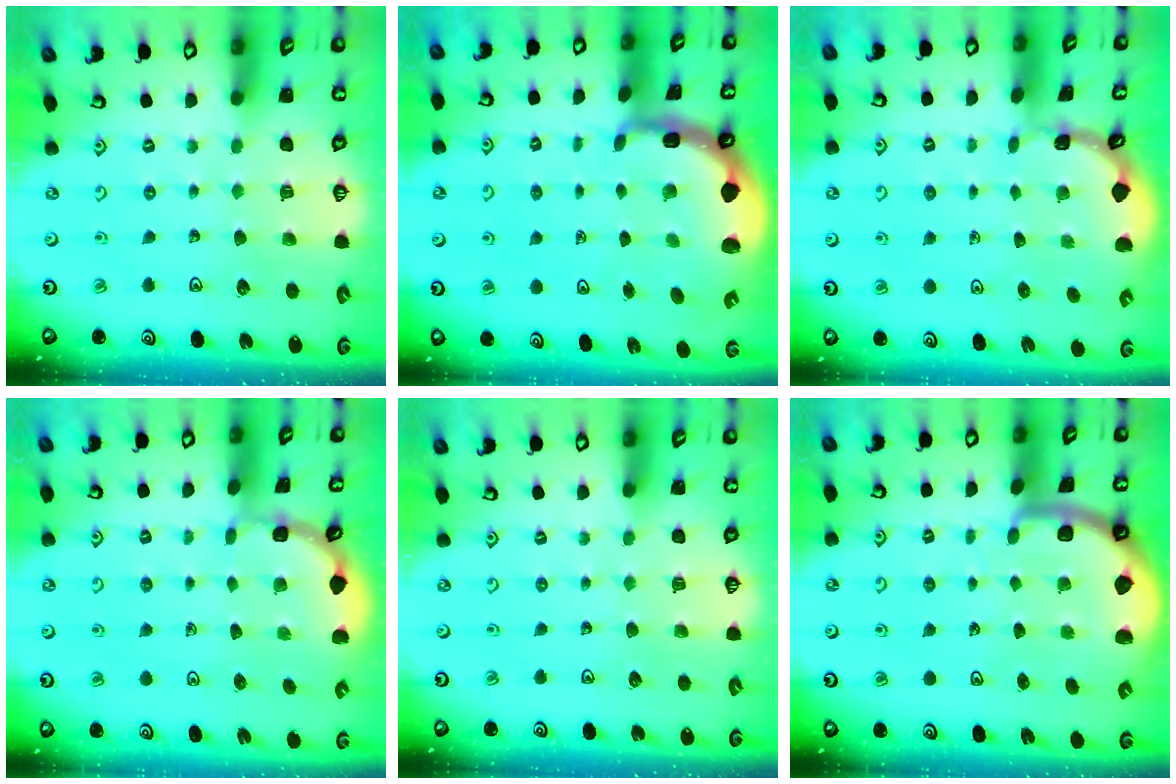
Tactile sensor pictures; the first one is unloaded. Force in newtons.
{"total": 3.6, "press": 3.5, "slide": 1.1}
{"total": 0.5, "press": 0.5, "slide": 0.2}
{"total": 1.6, "press": 1.6, "slide": 0.1}
{"total": 0.0}
{"total": 2.5, "press": 2.4, "slide": 0.5}